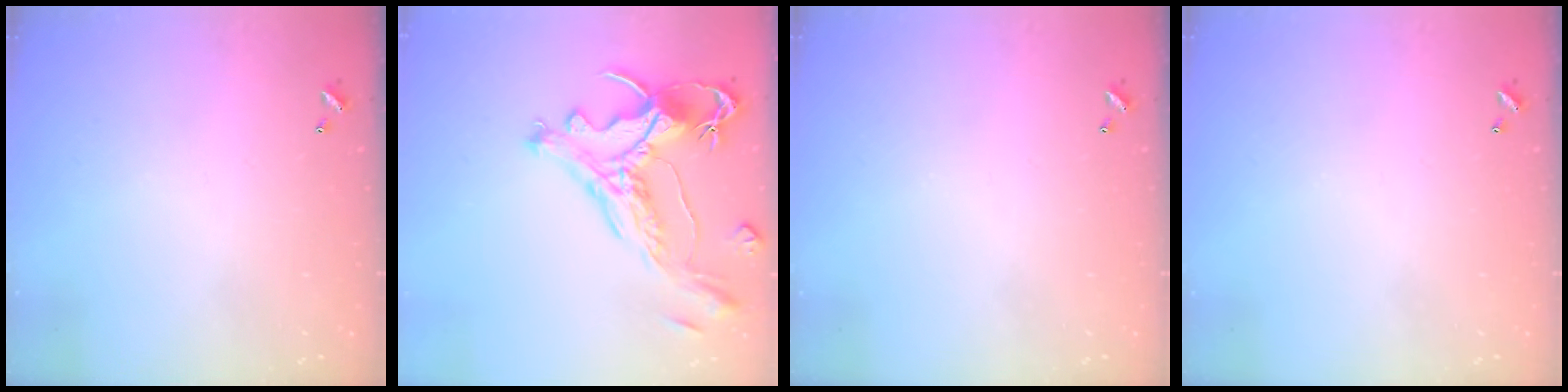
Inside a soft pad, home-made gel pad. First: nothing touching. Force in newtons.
{"total": 2.1, "press": 1.6, "slide": 1.3}
{"total": 0.0}
{"total": 0.0}